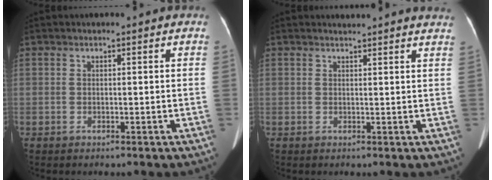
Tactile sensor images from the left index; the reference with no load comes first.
{"total": 5.5, "force": [5.4, 0.1, 0.9], "torque": [-0.009, 0.001, 0.043]}